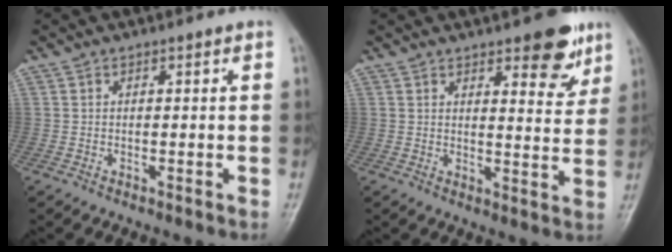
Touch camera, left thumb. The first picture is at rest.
{"total": 8.7, "force": [5.4, 3.3, 5.9], "torque": [-0.048, -0.031, 0.070]}